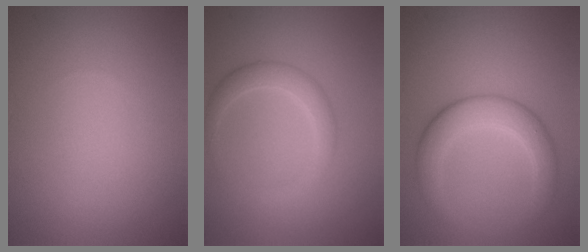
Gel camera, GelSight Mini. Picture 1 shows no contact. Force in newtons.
{"total": 2.4, "press": 2.4, "slide": 0.1}
{"total": 4.3, "press": 4.3, "slide": 0.3}